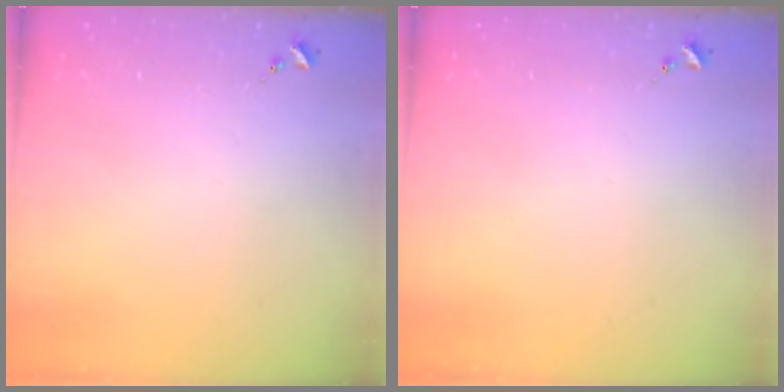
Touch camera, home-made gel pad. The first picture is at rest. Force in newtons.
{"total": 0.0}